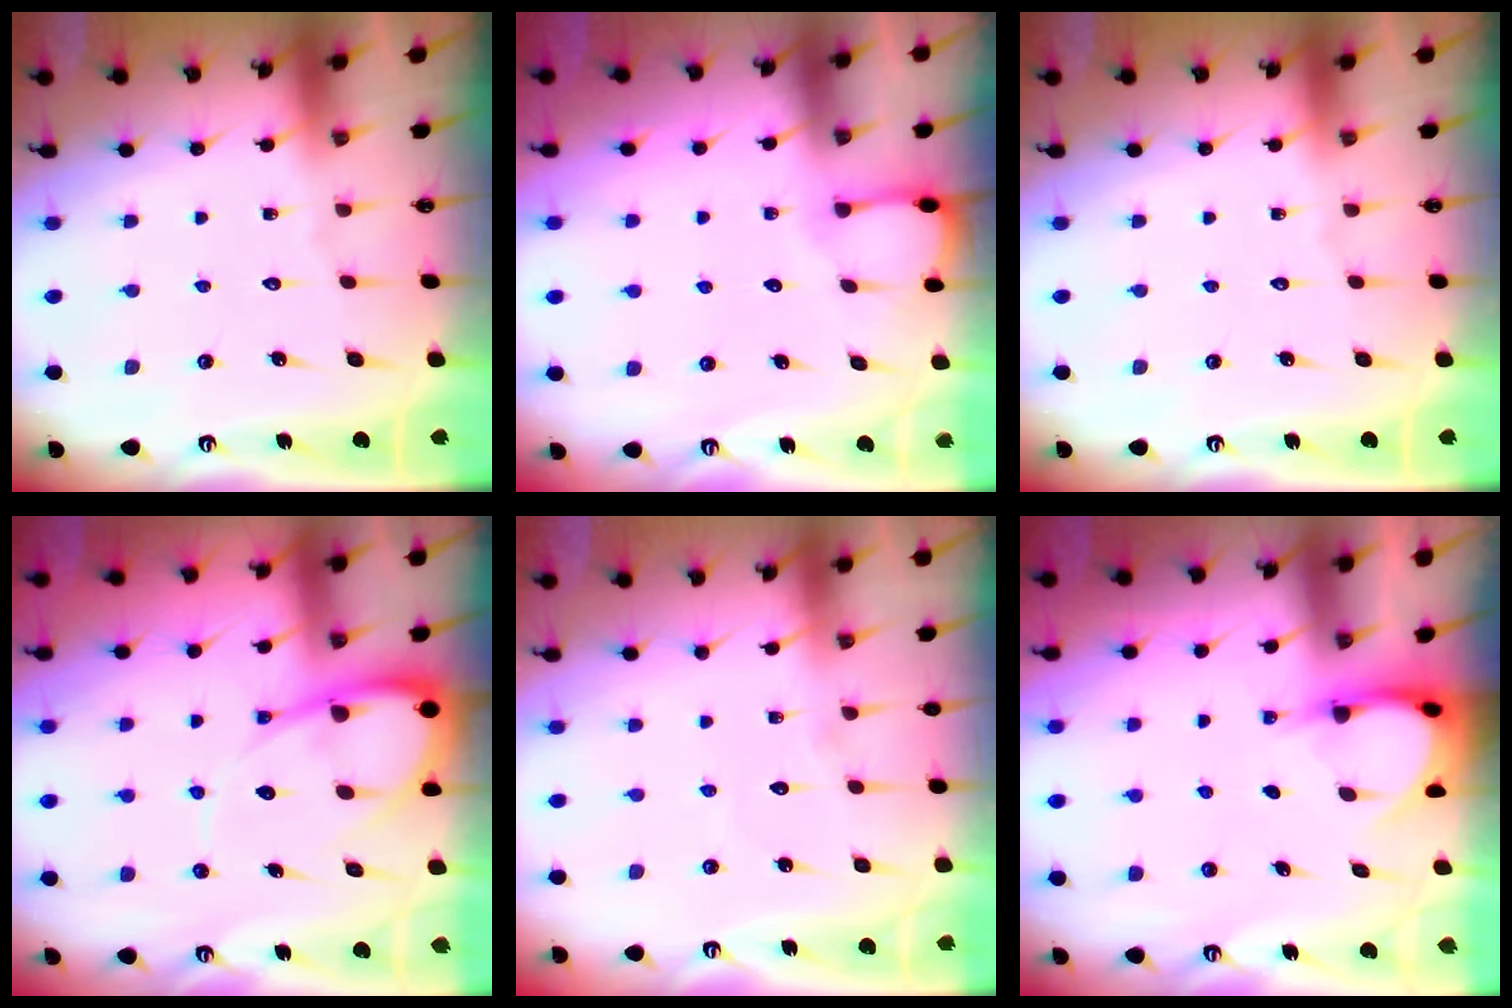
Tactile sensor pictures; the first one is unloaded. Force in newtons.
{"total": 2.0, "press": 2.0, "slide": 0.3}
{"total": 0.0}
{"total": 10.7, "press": 10.7, "slide": 1.1}
{"total": 3.1, "press": 3.0, "slide": 0.3}
{"total": 3.9, "press": 3.8, "slide": 0.2}